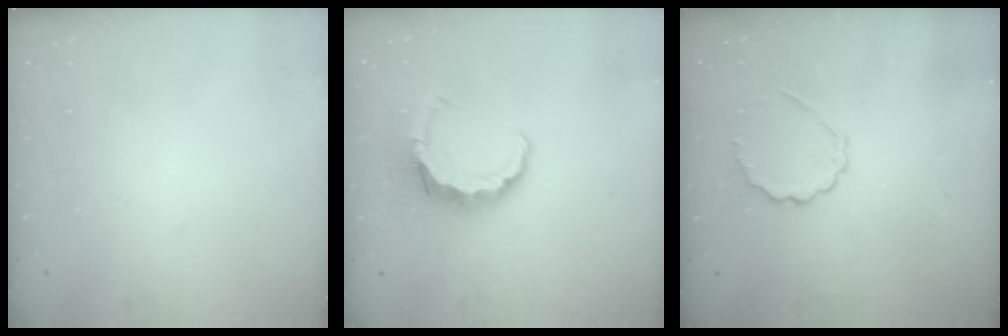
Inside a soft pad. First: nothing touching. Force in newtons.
{"total": 9.5, "press": 9.3, "slide": 1.8}
{"total": 5.1, "press": 4.8, "slide": 1.8}